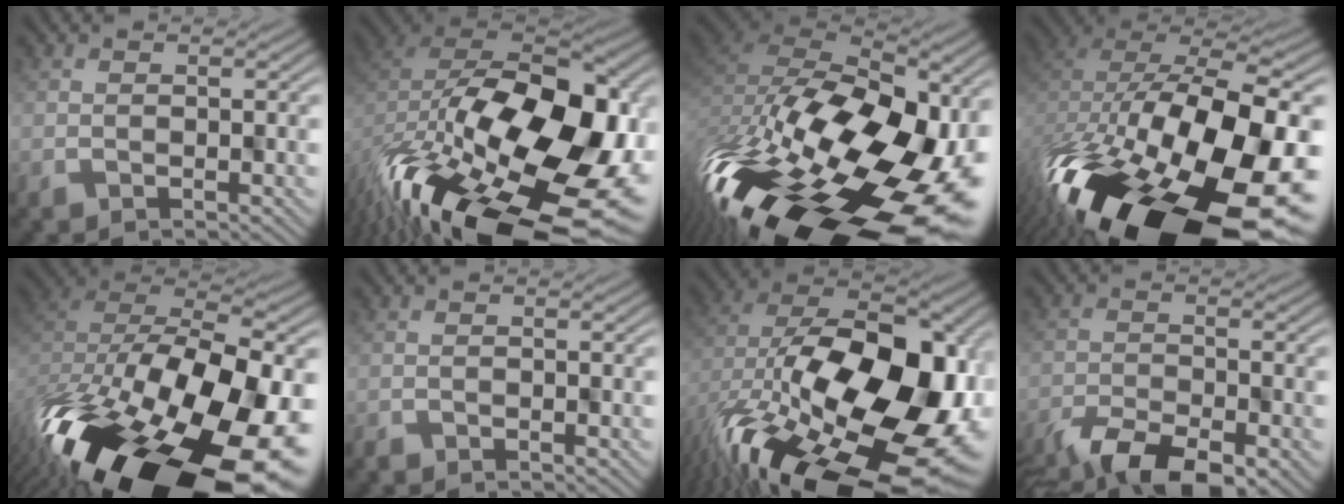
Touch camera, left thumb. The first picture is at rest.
{"total": 19.1, "force": [-6.3, 12.0, 13.5], "torque": [-0.260, -0.077, -0.061]}
{"total": 20.0, "force": [-7.5, 10.6, 15.2], "torque": [-0.314, -0.037, -0.112]}
{"total": 19.7, "force": [-7.9, 10.2, 14.8], "torque": [-0.303, -0.078, -0.087]}
{"total": 20.2, "force": [-10.8, 9.8, 14.0], "torque": [-0.262, -0.091, -0.120]}
{"total": 0.7, "force": [-0.7, 0.1, -0.1], "torque": [0.001, -0.003, -0.013]}
{"total": 19.5, "force": [-4.6, 11.9, 14.8], "torque": [-0.279, -0.058, -0.038]}
{"total": 9.0, "force": [-6.1, 3.5, 5.7], "torque": [-0.102, -0.012, -0.110]}